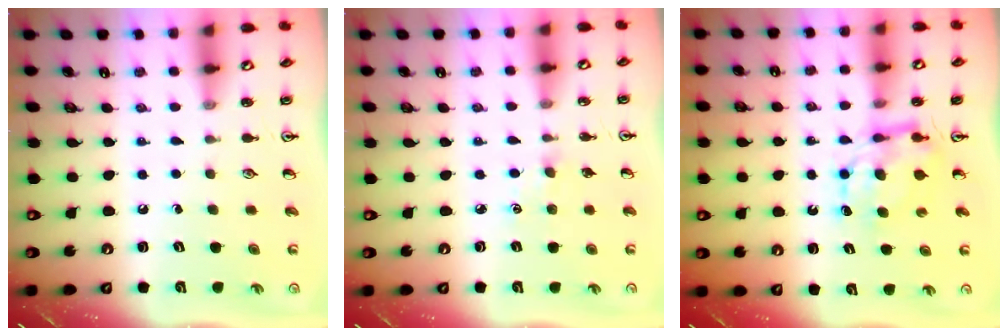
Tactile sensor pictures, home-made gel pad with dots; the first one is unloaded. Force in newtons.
{"total": 2.2, "press": 2.2, "slide": 0.4}
{"total": 7.0, "press": 7.0, "slide": 0.6}